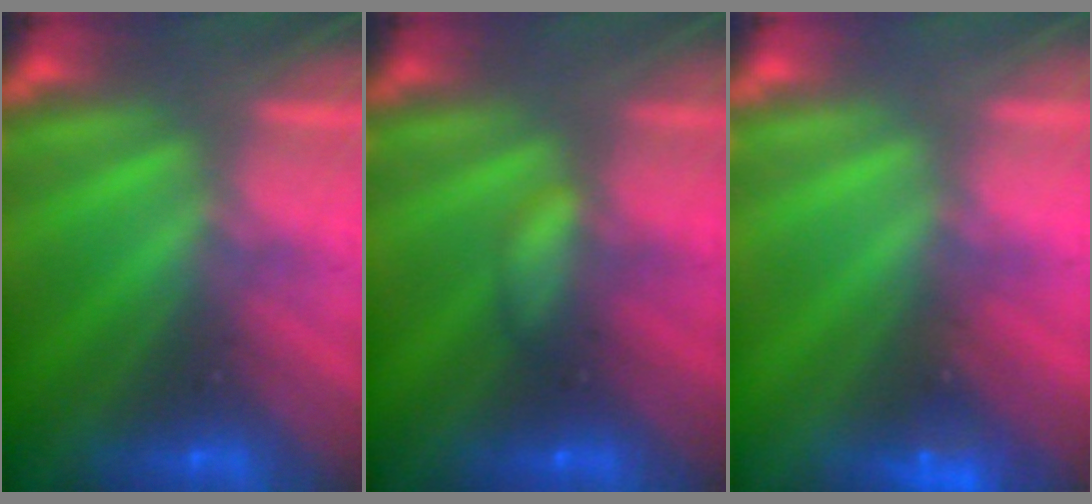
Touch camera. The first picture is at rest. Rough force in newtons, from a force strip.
{"total": 2.1}
{"total": 4.4}